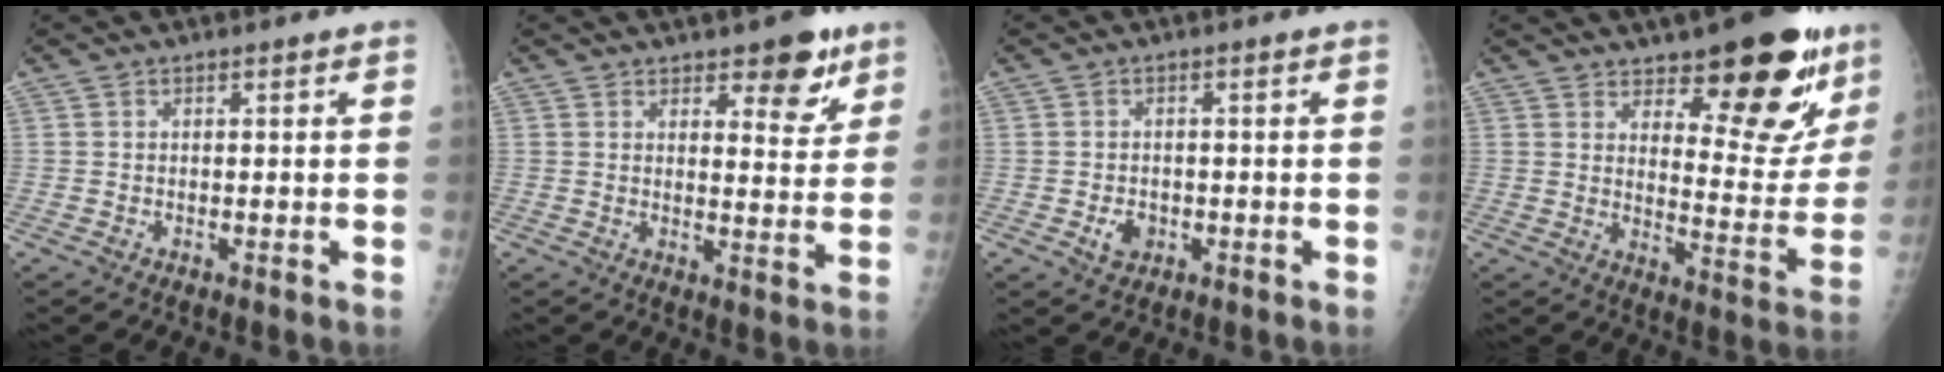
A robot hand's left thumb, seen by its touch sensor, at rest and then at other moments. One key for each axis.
{"total": 8.0, "fx": 5.1, "fy": 3.6, "fz": 4.9, "tx": -0.031, "ty": -0.030, "tz": 0.067}
{"total": 3.0, "fx": -0.9, "fy": 2.4, "fz": 1.7, "tx": -0.020, "ty": 0.002, "tz": -0.009}
{"total": 18.0, "fx": 11.9, "fy": 6.6, "fz": 11.8, "tx": -0.098, "ty": -0.091, "tz": 0.165}